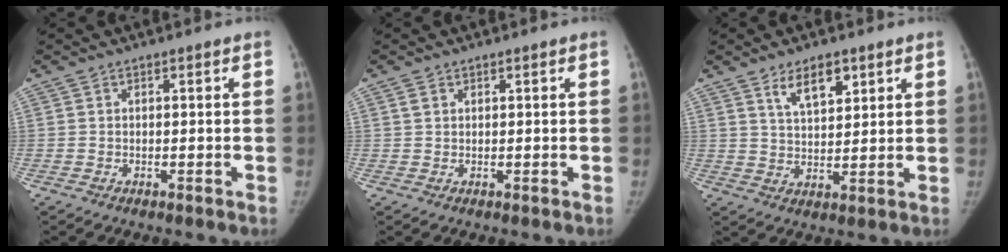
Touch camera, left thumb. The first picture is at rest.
{"total": 1.2, "force": [0.6, 0.9, 0.5], "torque": [-0.004, 0.002, 0.012]}
{"total": 6.8, "force": [4.0, 3.1, 4.5], "torque": [-0.054, -0.029, 0.070]}